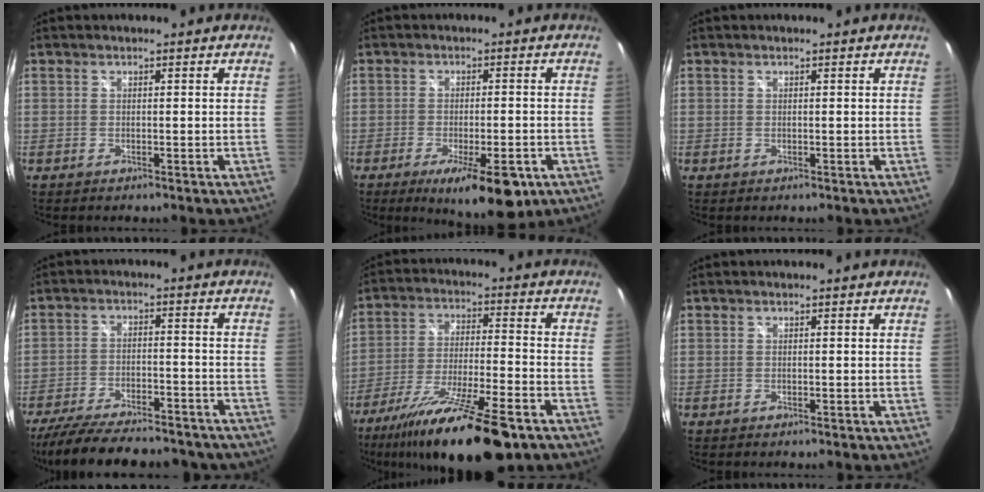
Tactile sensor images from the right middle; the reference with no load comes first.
{"total": 12.0, "force": [-6.8, 3.4, 9.3], "torque": [-0.152, -0.026, -0.094]}
{"total": 0.0}
{"total": 24.1, "force": [-20.2, 7.1, 11.1], "torque": [-0.217, -0.029, -0.279]}
{"total": 21.4, "force": [-15.4, 3.6, 14.4], "torque": [-0.269, -0.048, -0.256]}
{"total": 0.0}